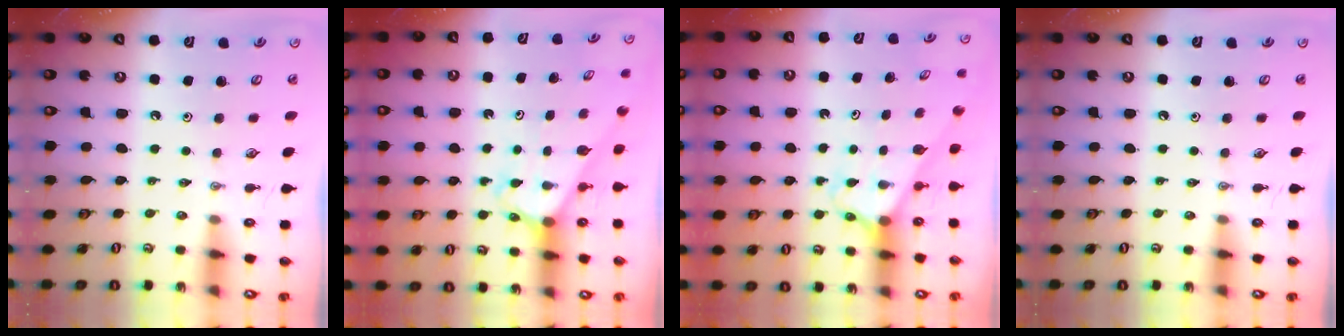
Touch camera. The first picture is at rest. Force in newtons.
{"total": 2.5, "press": 2.5, "slide": 0.2}
{"total": 2.5, "press": 2.5, "slide": 0.2}
{"total": 0.0}